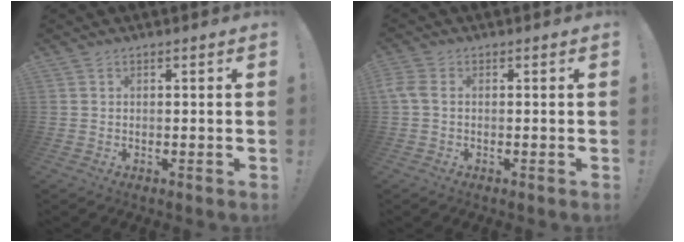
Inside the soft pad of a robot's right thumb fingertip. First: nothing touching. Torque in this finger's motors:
{"motor_torque": [0.60, 0.58, 0.63, -0.17, 0.01]}